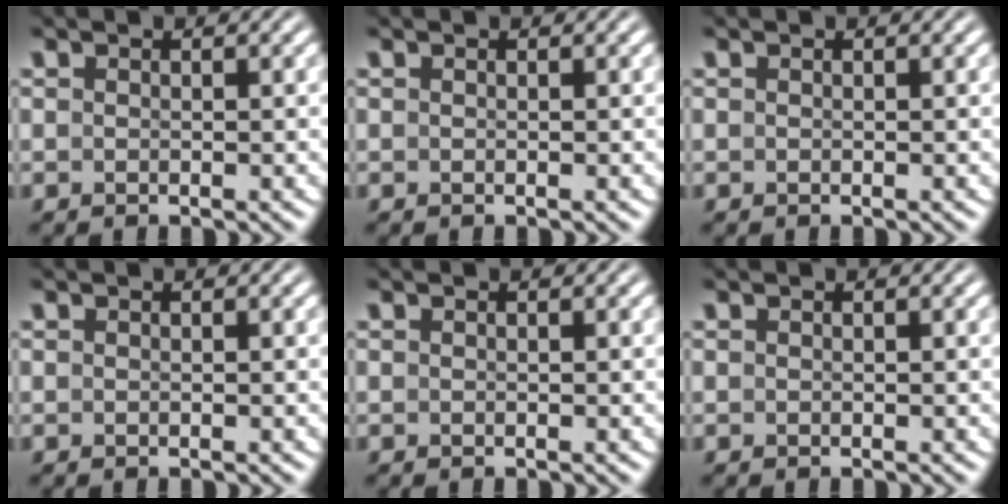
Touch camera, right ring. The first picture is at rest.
{"total": 0.0}
{"total": 0.0}
{"total": 0.0}
{"total": 1.2, "force": [-0.3, -1.1, -0.4], "torque": [0.014, -0.011, 0.005]}
{"total": 0.0}